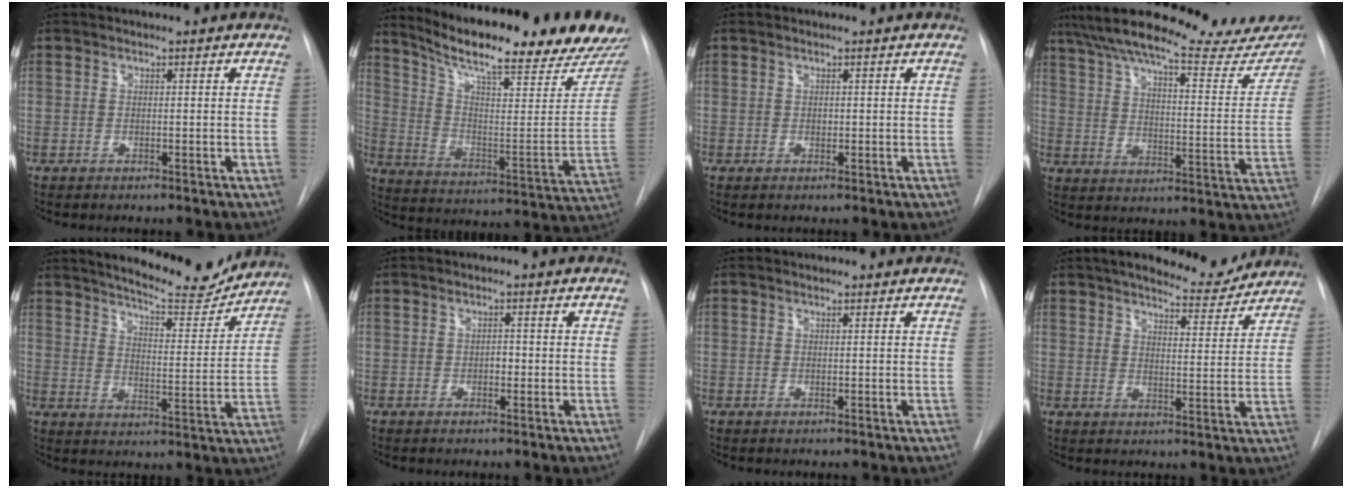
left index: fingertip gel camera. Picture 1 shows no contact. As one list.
[{"total": 26.3, "force": [22.5, 1.6, 13.5], "torque": [-0.217, -0.080, 0.309]}, {"total": 0.5, "force": [0.0, 0.4, 0.3], "torque": [-0.003, 0.001, 0.001]}, {"total": 26.8, "force": [23.2, 4.5, 12.6], "torque": [-0.198, -0.034, 0.300]}, {"total": 14.7, "force": [13.8, 2.0, 4.8], "torque": [-0.071, -0.028, 0.186]}, {"total": 1.3, "force": [-0.3, 0.8, 0.9], "torque": [-0.012, 0.003, -0.006]}, {"total": 0.0}, {"total": 10.5, "force": [9.6, 2.1, 3.5], "torque": [-0.043, -0.010, 0.125]}]